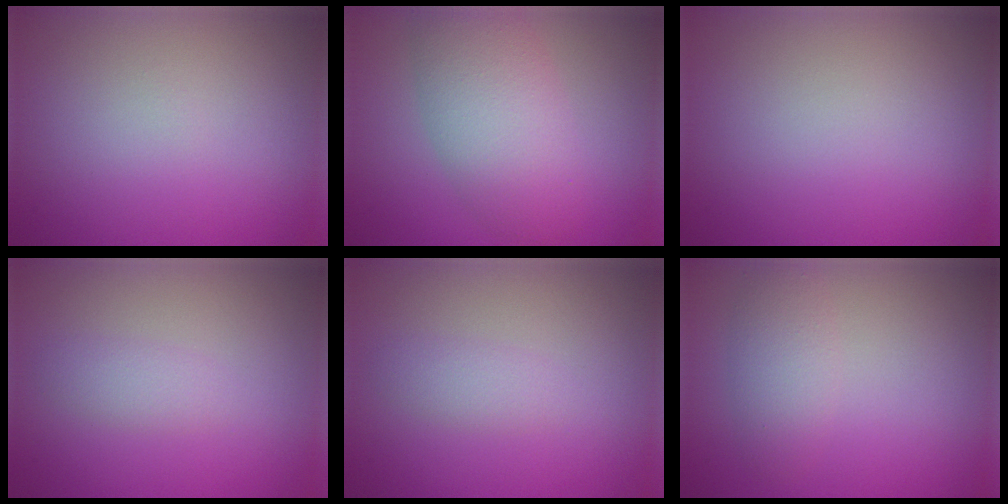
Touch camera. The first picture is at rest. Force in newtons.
{"total": 6.0, "press": 6.0, "slide": 0.5}
{"total": 0.0}
{"total": 1.4, "press": 1.4, "slide": 0.0}
{"total": 1.4, "press": 1.4, "slide": 0.0}
{"total": 2.5, "press": 2.5, "slide": 0.2}